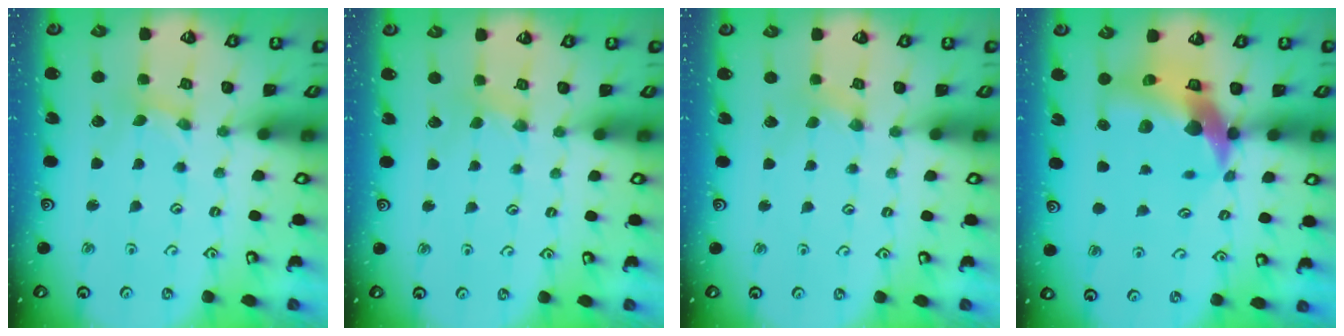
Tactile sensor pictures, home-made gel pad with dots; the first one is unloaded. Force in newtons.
{"total": 2.2, "press": 2.2, "slide": 0.4}
{"total": 1.4, "press": 1.4, "slide": 0.3}
{"total": 15.8, "press": 15.7, "slide": 2.3}